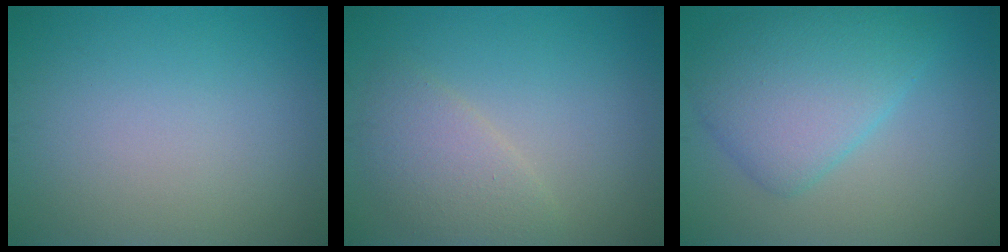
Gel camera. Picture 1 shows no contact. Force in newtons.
{"total": 2.9, "press": 2.9, "slide": 0.2}
{"total": 6.1, "press": 6.1, "slide": 0.1}